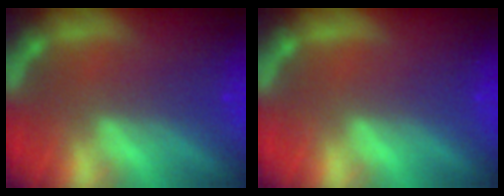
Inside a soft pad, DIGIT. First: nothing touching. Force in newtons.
{"total": 0.0}